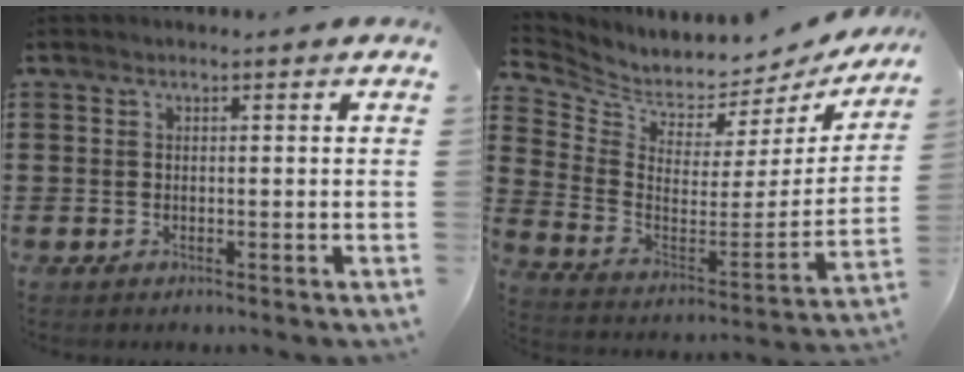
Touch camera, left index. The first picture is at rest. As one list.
[{"total": 4.2, "force": [4.0, 1.1, 0.4], "torque": [-0.040, -0.054, 0.064]}]